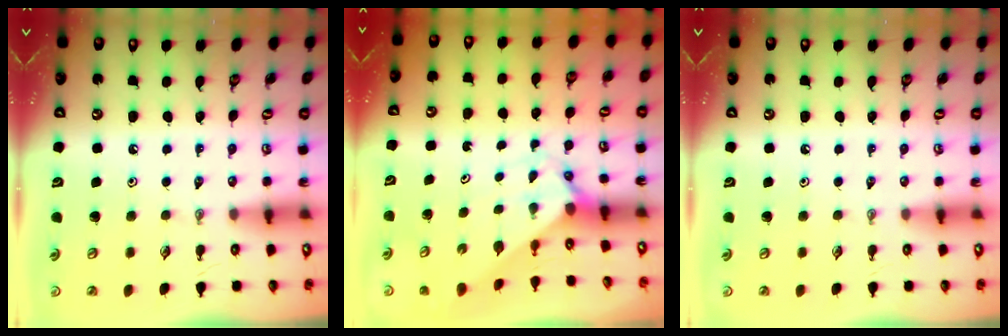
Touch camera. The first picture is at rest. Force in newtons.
{"total": 2.0, "press": 2.0, "slide": 0.2}
{"total": 0.0}